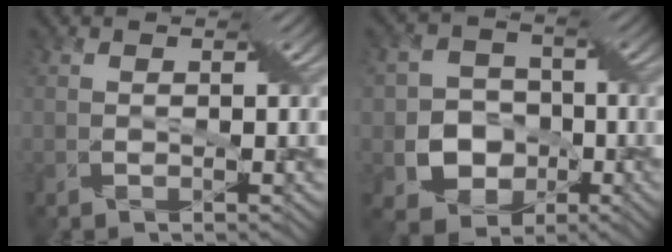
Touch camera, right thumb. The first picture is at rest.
{"total": 7.9, "force": [-2.1, 6.8, 3.5], "torque": [-0.088, -0.015, -0.058]}